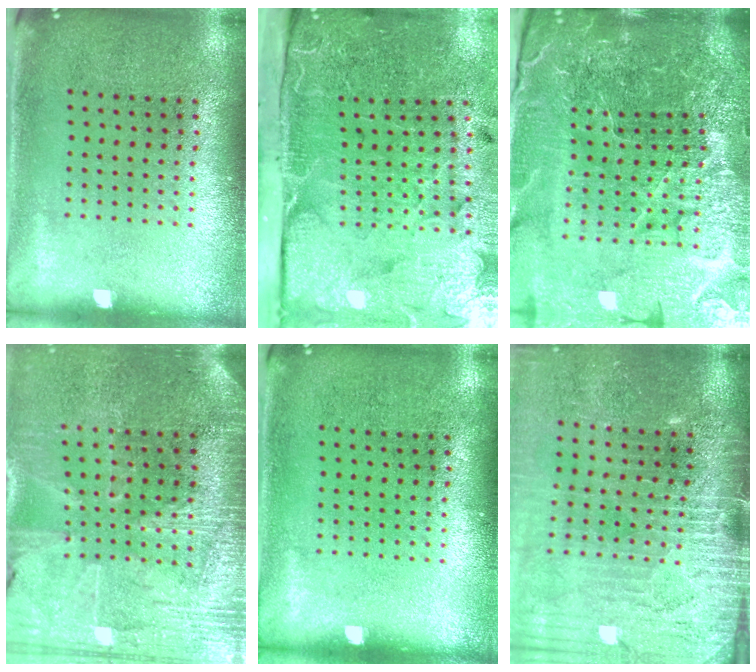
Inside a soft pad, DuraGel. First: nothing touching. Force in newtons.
{"total": 5.2, "press": 4.0, "slide": 3.3}
{"total": 6.1, "press": 5.4, "slide": 2.7}
{"total": 3.5, "press": 3.3, "slide": 1.2}
{"total": 0.0}
{"total": 4.2, "press": 3.6, "slide": 2.0}